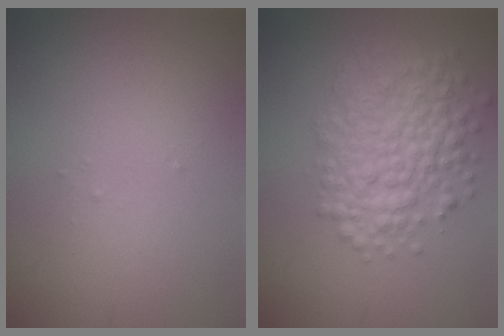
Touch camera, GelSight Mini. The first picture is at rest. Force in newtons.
{"total": 5.9, "press": 5.9, "slide": 0.2}